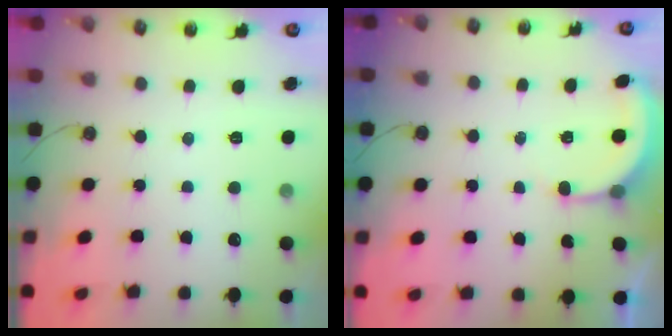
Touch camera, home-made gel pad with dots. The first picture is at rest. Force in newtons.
{"total": 2.5, "press": 2.5, "slide": 0.4}